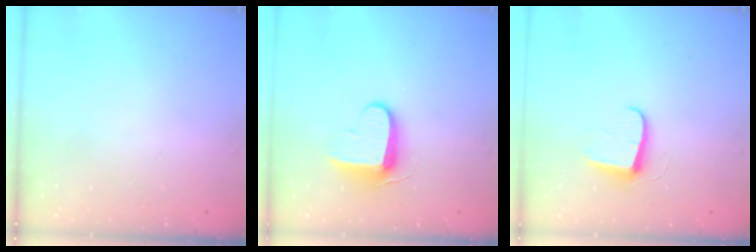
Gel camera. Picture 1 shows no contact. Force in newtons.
{"total": 8.9, "press": 8.8, "slide": 1.1}
{"total": 7.3, "press": 7.3, "slide": 0.4}